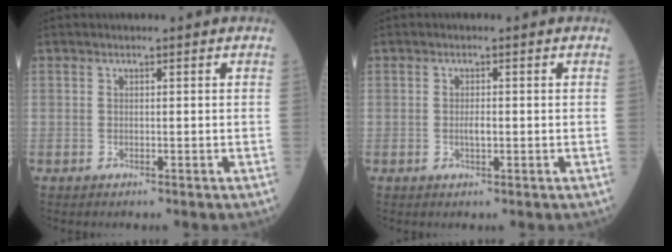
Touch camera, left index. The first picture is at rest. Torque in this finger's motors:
{"motor_torque": [0.39, 0.03, 0.03, 0.01]}